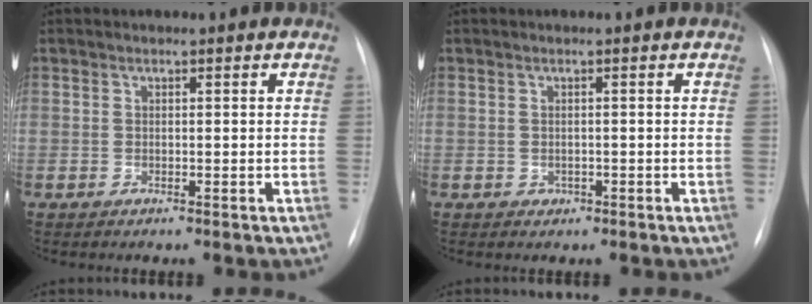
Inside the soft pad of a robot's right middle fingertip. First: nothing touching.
{"total": 1.1, "force": [-0.4, 1.0, 0.3], "torque": [-0.003, 0.002, -0.003]}